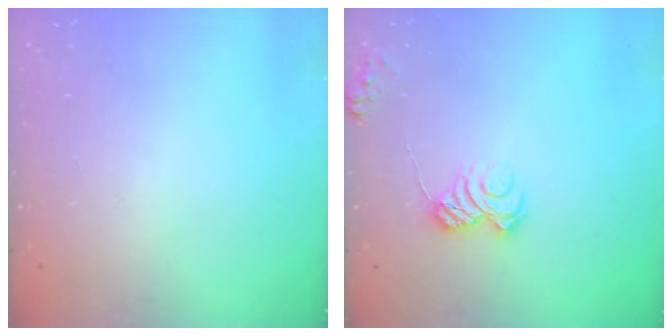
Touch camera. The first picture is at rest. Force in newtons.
{"total": 7.7, "press": 7.7, "slide": 0.9}